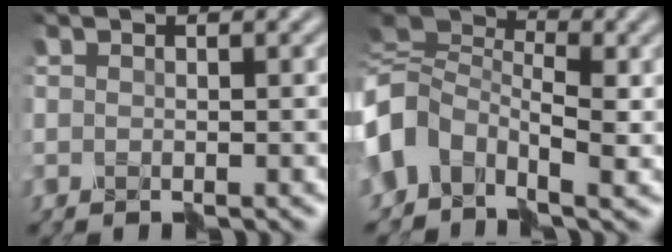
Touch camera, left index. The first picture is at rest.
{"total": 6.9, "force": [-0.7, 5.3, 4.4], "torque": [-0.102, 0.013, -0.038]}